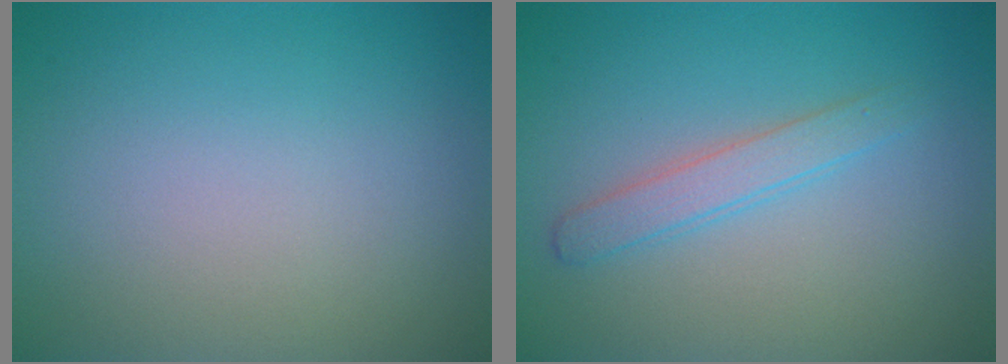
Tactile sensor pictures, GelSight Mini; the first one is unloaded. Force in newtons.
{"total": 2.1, "press": 2.1, "slide": 0.0}